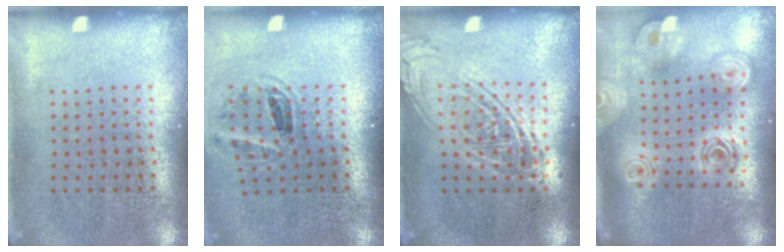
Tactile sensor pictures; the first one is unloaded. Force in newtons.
{"total": 1.1, "press": 1.0, "slide": 0.3}
{"total": 2.4, "press": 2.4, "slide": 0.3}
{"total": 2.5, "press": 1.9, "slide": 1.6}